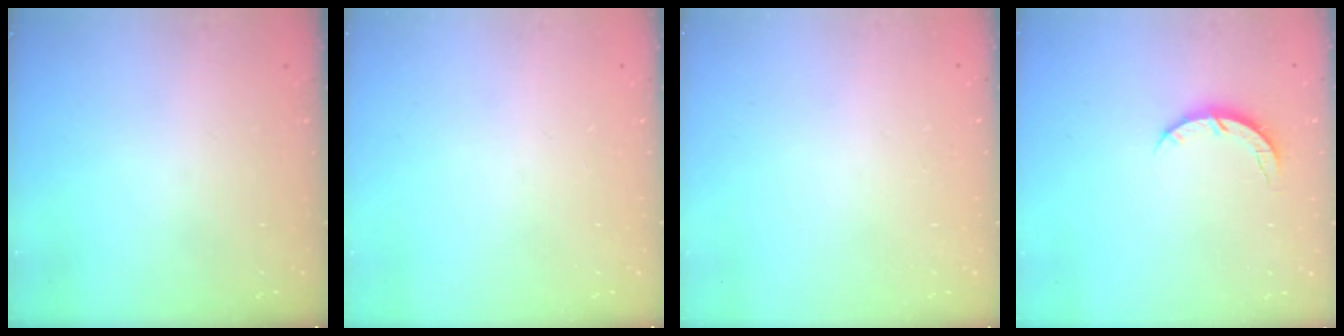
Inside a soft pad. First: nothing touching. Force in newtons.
{"total": 0.0}
{"total": 2.6, "press": 2.6, "slide": 0.2}
{"total": 3.9, "press": 3.8, "slide": 0.5}